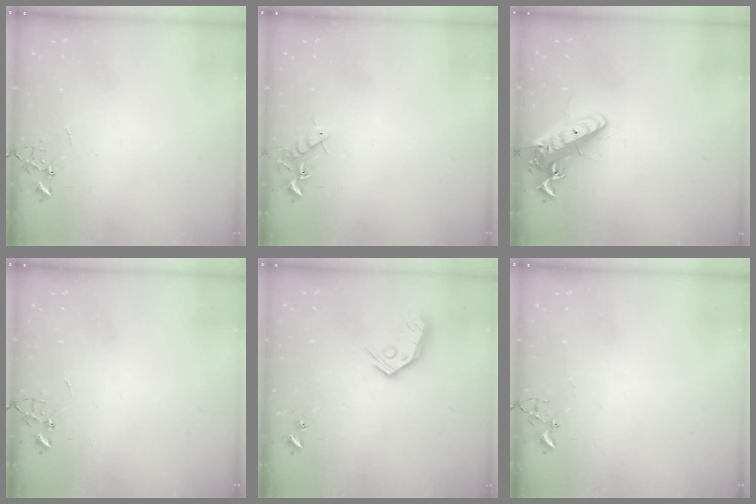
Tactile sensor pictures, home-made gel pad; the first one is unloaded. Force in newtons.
{"total": 7.0, "press": 6.9, "slide": 0.9}
{"total": 16.0, "press": 15.7, "slide": 3.1}
{"total": 0.0}
{"total": 11.0, "press": 10.9, "slide": 1.2}
{"total": 1.8, "press": 1.8, "slide": 0.2}